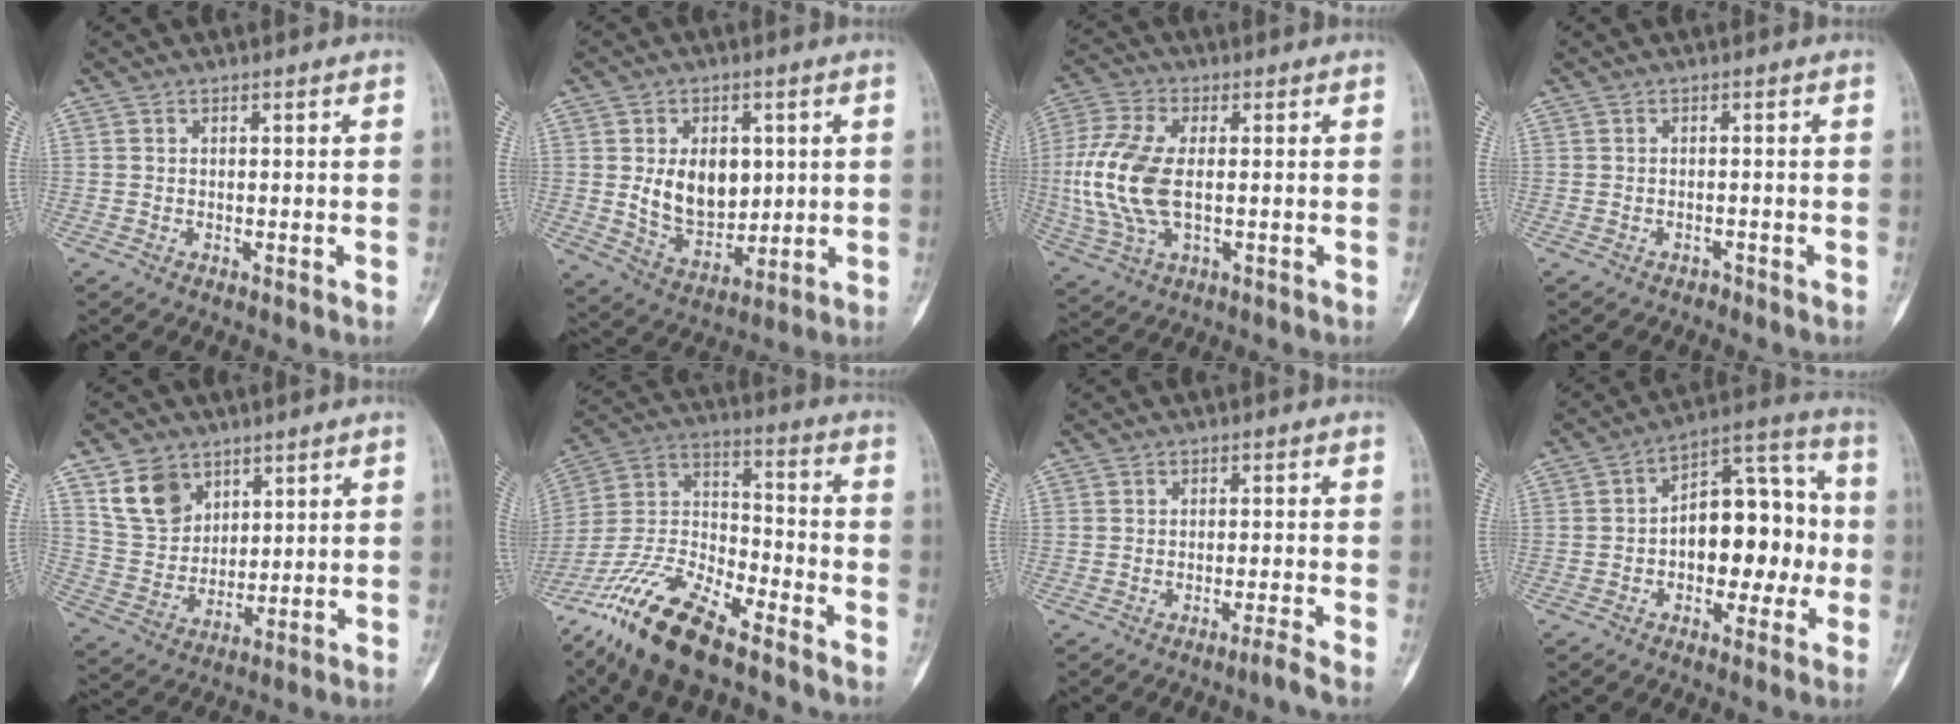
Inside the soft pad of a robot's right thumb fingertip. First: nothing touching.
{"total": 11.6, "force": [1.6, 8.0, 8.2], "torque": [-0.096, -0.019, 0.045]}
{"total": 13.8, "force": [-0.3, 7.3, 11.7], "torque": [-0.271, 0.003, -0.004]}
{"total": 0.8, "force": [-0.7, 0.4, 0.1], "torque": [0.000, 0.003, -0.014]}
{"total": 9.9, "force": [5.6, 7.1, 4.0], "torque": [-0.055, -0.026, 0.120]}
{"total": 19.5, "force": [-13.9, 6.5, 12.0], "torque": [-0.246, 0.059, -0.263]}
{"total": 2.1, "force": [-1.6, -0.8, 1.1], "torque": [-0.029, 0.011, -0.031]}
{"total": 15.8, "force": [-1.6, 9.3, 12.7], "torque": [-0.142, 0.052, -0.028]}